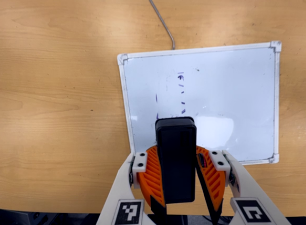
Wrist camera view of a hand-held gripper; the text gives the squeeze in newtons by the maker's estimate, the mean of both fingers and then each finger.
{"total": 9.7, "left": 9.7, "right": 9.7}